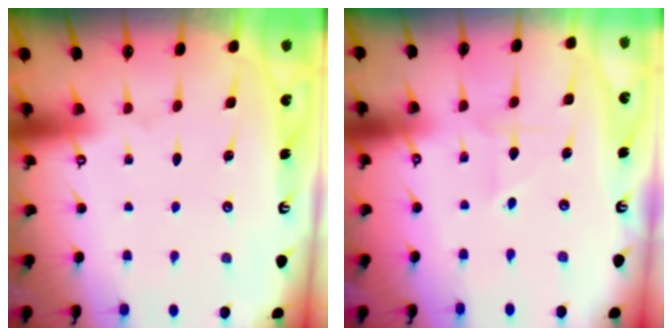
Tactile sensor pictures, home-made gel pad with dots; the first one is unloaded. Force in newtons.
{"total": 1.9, "press": 1.9, "slide": 0.2}